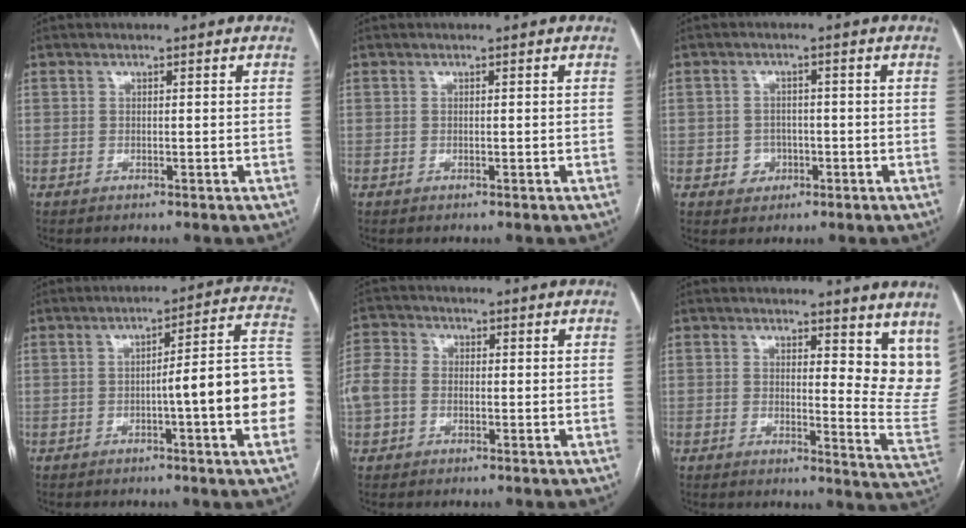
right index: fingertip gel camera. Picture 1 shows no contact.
{"total": 0.0}
{"total": 3.1, "force": [-1.0, 2.9, 0.7], "torque": [-0.002, 0.009, -0.009]}
{"total": 13.9, "force": [-2.8, 0.6, 13.6], "torque": [-0.149, 0.029, -0.040]}
{"total": 10.3, "force": [-0.5, 8.8, 5.4], "torque": [-0.170, 0.032, -0.008]}
{"total": 10.7, "force": [8.1, 3.4, 6.0], "torque": [-0.050, -0.043, 0.073]}